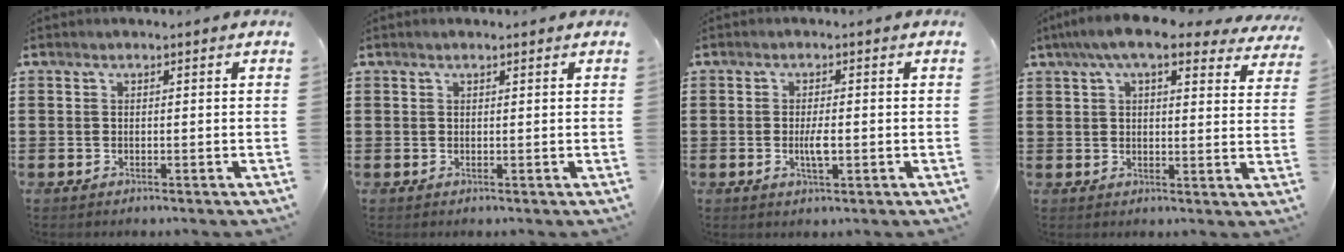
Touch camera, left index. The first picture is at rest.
{"total": 0.6, "force": [0.4, 0.1, 0.5], "torque": [-0.009, 0.002, 0.008]}
{"total": 3.1, "force": [-0.4, 0.8, 3.0], "torque": [-0.059, -0.006, -0.008]}
{"total": 8.2, "force": [6.2, 1.6, 5.2], "torque": [-0.110, -0.007, 0.109]}